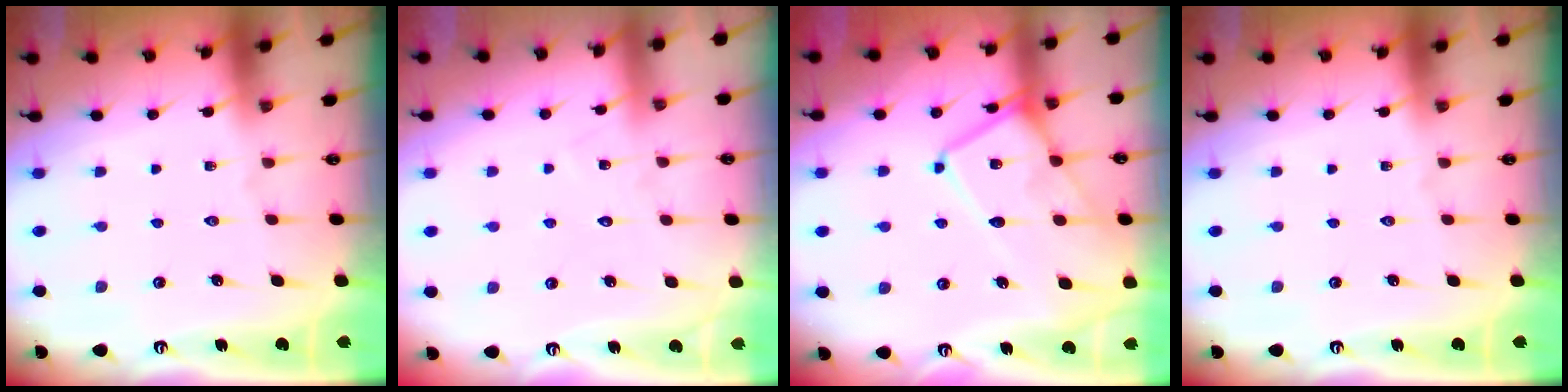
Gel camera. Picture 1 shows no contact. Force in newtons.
{"total": 5.6, "press": 5.6, "slide": 0.4}
{"total": 14.2, "press": 14.1, "slide": 1.4}
{"total": 0.0}